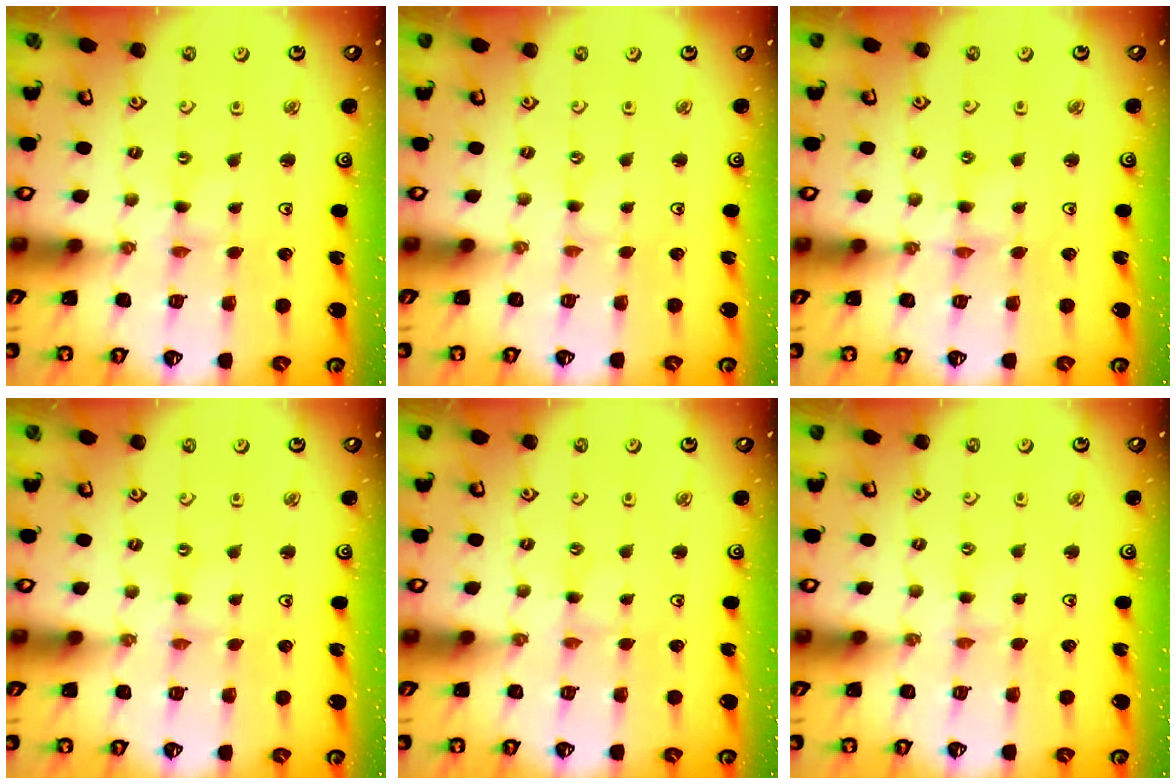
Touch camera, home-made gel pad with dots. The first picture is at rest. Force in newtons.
{"total": 0.7, "press": 0.7, "slide": 0.1}
{"total": 1.7, "press": 1.7, "slide": 0.2}
{"total": 0.0}
{"total": 0.9, "press": 0.8, "slide": 0.2}
{"total": 2.3, "press": 2.3, "slide": 0.5}